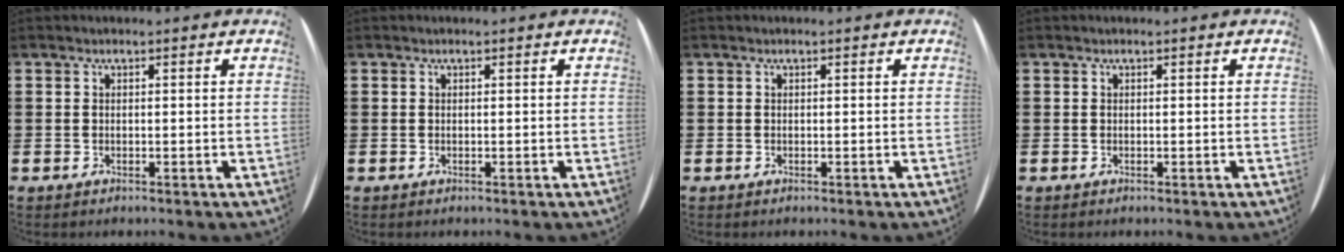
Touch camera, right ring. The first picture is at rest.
{"total": 0.0}
{"total": 0.0}
{"total": 0.0}